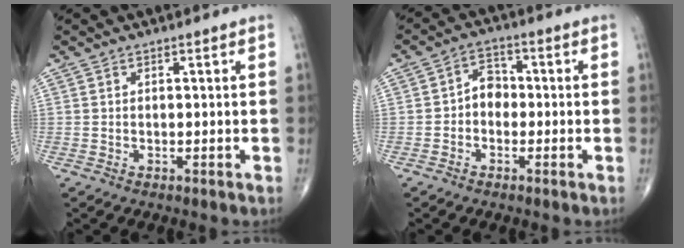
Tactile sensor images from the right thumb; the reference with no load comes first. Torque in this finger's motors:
{"motor_torque": [0.00, 0.09, 0.58, 0.02, -0.01]}